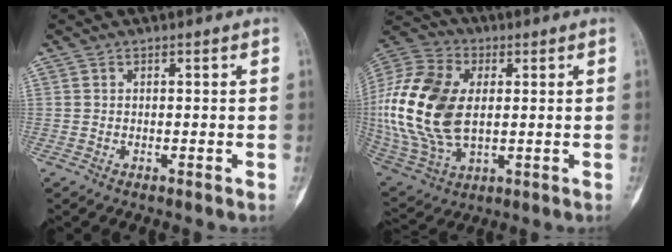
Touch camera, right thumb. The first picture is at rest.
{"total": 21.4, "force": [1.6, 13.5, 16.6], "torque": [-0.359, -0.006, 0.035]}